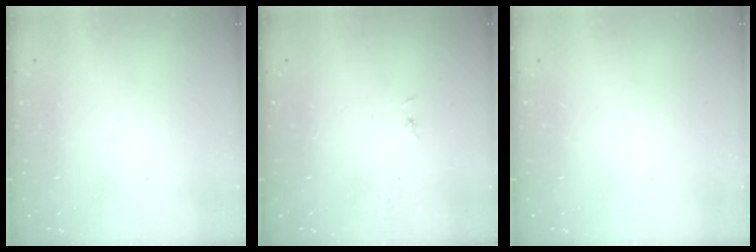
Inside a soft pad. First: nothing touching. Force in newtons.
{"total": 0.7, "press": 0.7, "slide": 0.1}
{"total": 0.0}